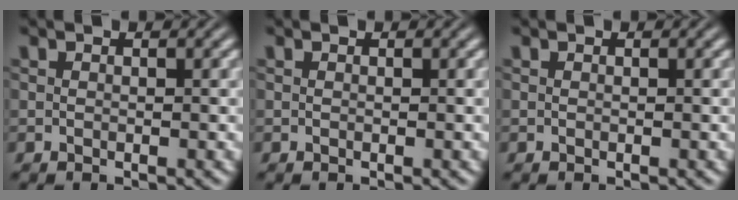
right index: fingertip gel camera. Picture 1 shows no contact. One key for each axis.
{"total": 0.0}
{"total": 0.0}